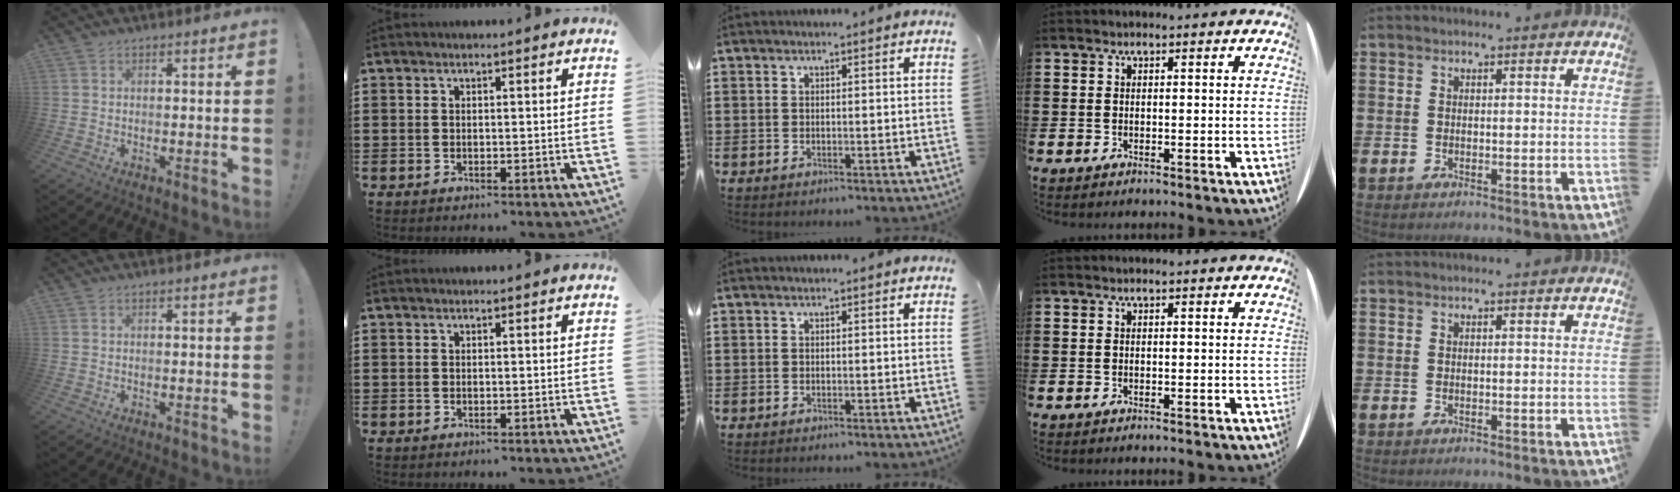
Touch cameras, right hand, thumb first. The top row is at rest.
{}